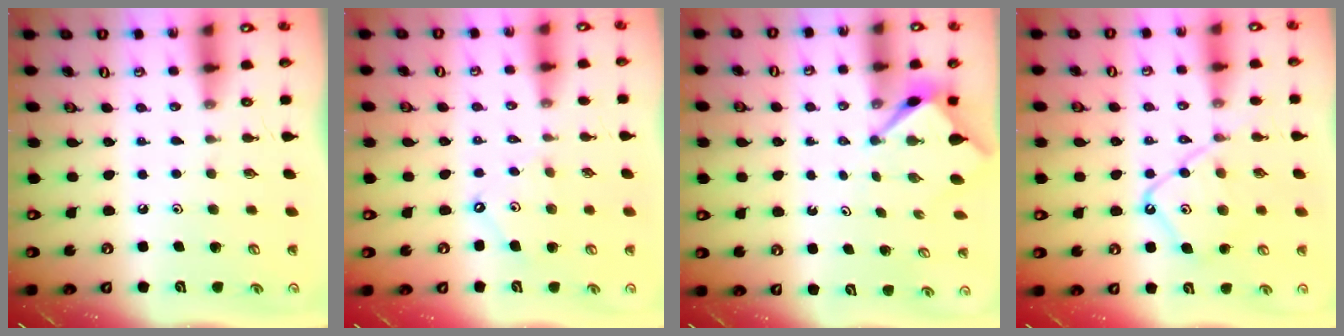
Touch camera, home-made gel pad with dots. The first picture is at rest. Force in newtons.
{"total": 5.0, "press": 5.0, "slide": 0.5}
{"total": 2.9, "press": 2.9, "slide": 0.2}
{"total": 12.9, "press": 12.8, "slide": 1.1}